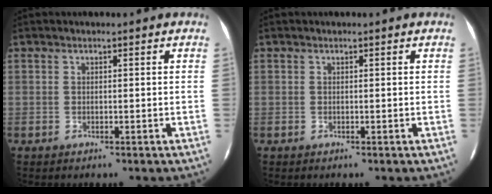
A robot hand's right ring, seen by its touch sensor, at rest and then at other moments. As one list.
[{"total": 0.0}]